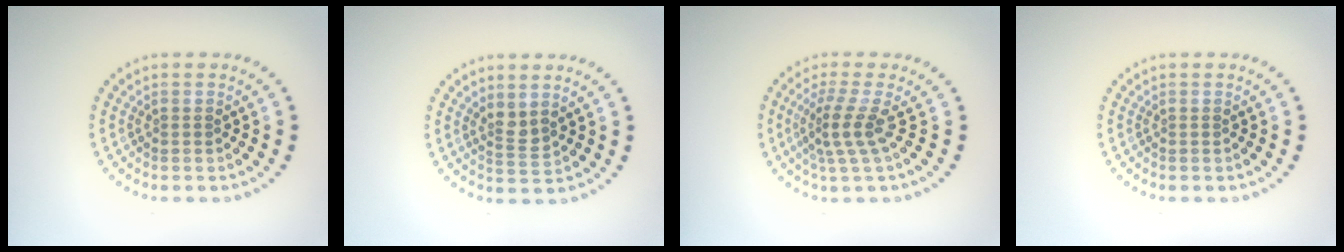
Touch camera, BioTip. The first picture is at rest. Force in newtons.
{"total": 1.7, "press": 1.3, "slide": 1.1}
{"total": 2.8, "press": 1.9, "slide": 2.1}
{"total": 0.0}